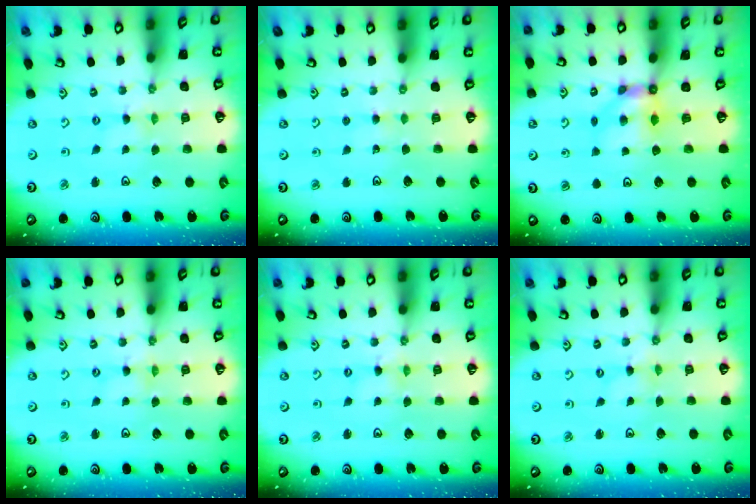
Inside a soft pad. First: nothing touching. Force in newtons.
{"total": 2.5, "press": 2.5, "slide": 0.4}
{"total": 7.3, "press": 7.2, "slide": 0.4}
{"total": 1.2, "press": 1.2, "slide": 0.2}
{"total": 0.9, "press": 0.9, "slide": 0.2}
{"total": 0.0}